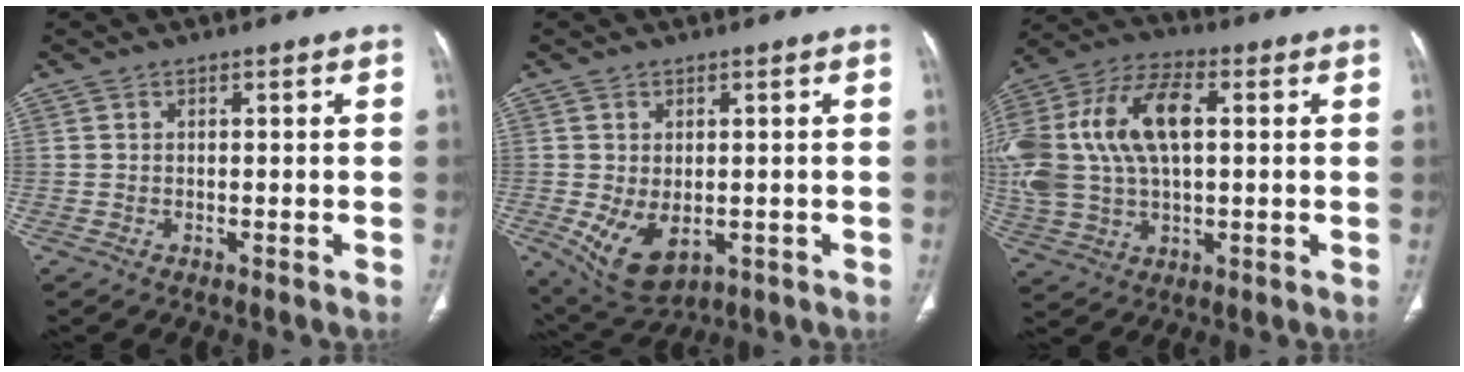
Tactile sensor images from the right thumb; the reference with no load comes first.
{"total": 8.2, "force": [-1.6, 5.0, 6.3], "torque": [-0.110, -0.012, -0.004]}
{"total": 25.5, "force": [4.2, 14.8, 20.3], "torque": [-0.469, 0.033, 0.079]}